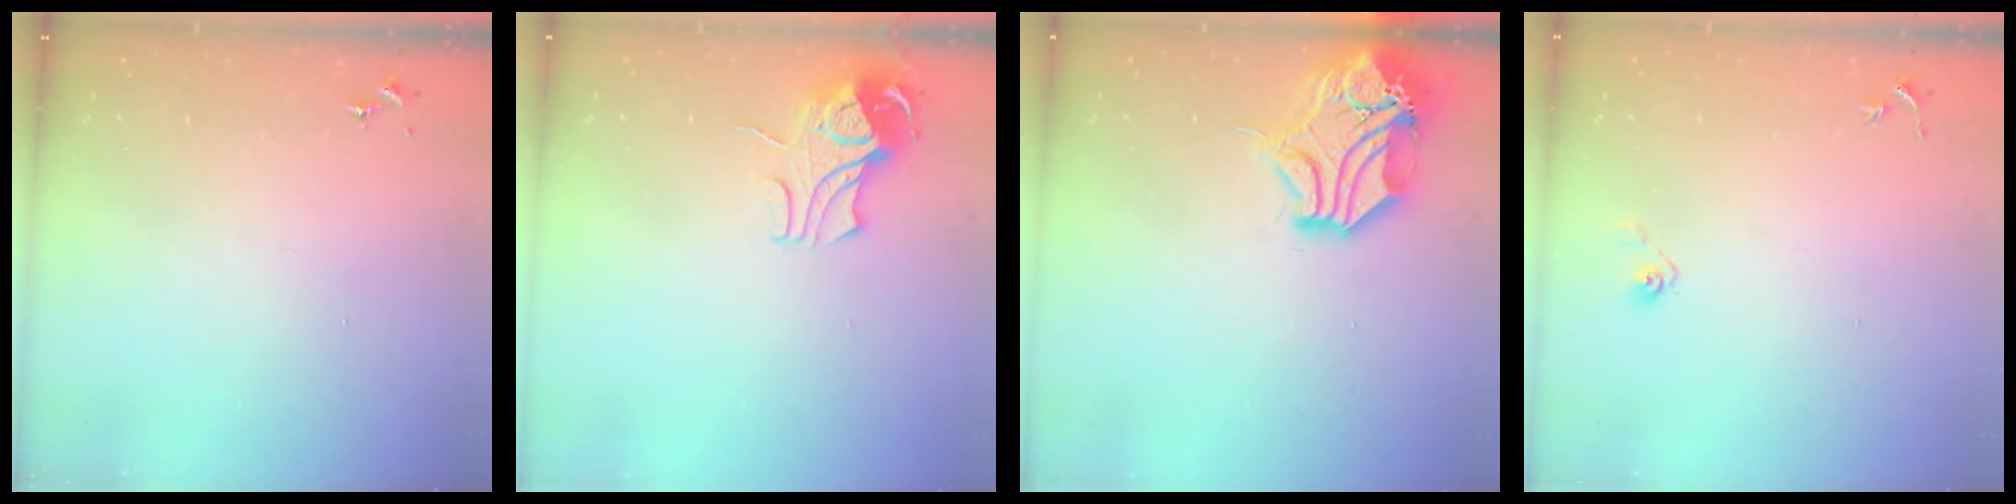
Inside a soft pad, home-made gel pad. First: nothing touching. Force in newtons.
{"total": 8.9, "press": 8.9, "slide": 0.9}
{"total": 15.9, "press": 15.7, "slide": 2.2}
{"total": 3.6, "press": 2.9, "slide": 2.0}